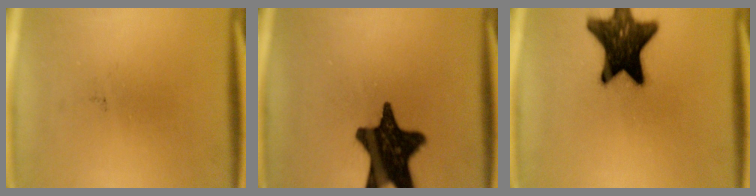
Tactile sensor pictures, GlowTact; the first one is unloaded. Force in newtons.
{"total": 17.0}
{"total": 16.7}